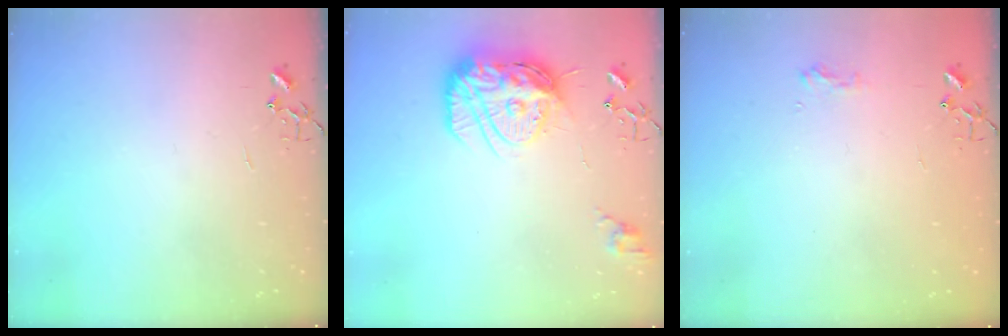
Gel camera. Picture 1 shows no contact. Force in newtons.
{"total": 19.4, "press": 19.4, "slide": 1.7}
{"total": 7.8, "press": 7.8, "slide": 0.6}